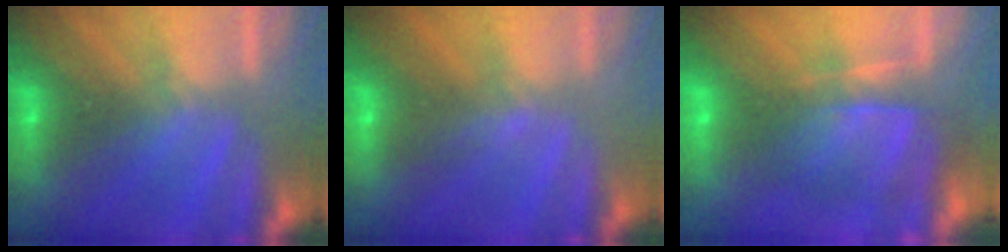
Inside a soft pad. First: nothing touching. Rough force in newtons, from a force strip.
{"total": 3.1}
{"total": 5.7}